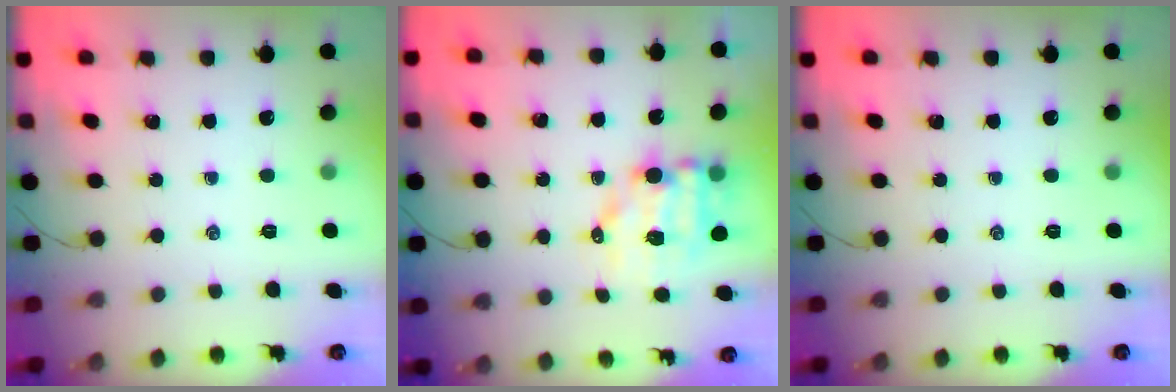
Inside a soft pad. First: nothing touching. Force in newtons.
{"total": 8.7, "press": 8.6, "slide": 1.6}
{"total": 0.0}